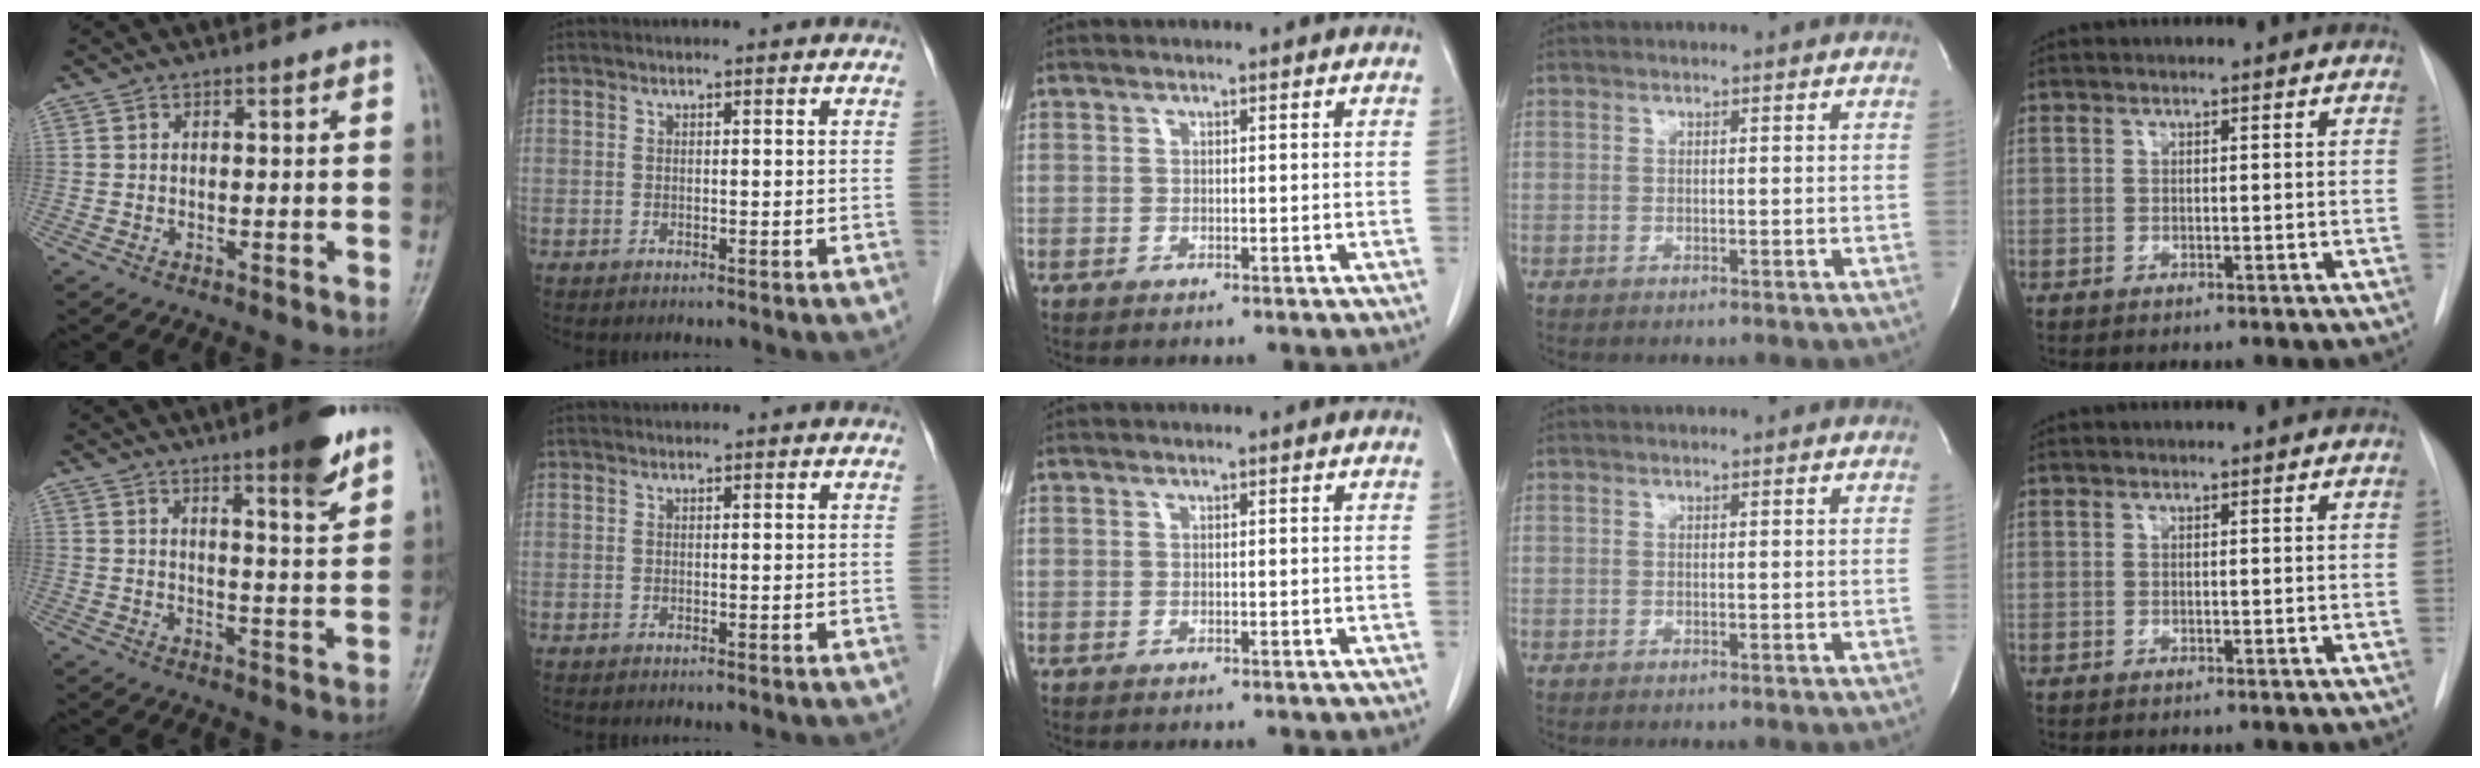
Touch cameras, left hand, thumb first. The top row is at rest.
{"thumb": {"total": 9.1, "force": [6.0, 1.1, 6.7], "torque": [-0.085, -0.038, 0.083]}, "index": {"total": 0.7, "force": [0.7, 0.0, 0.1], "torque": [-0.002, 0.014, 0.015]}}